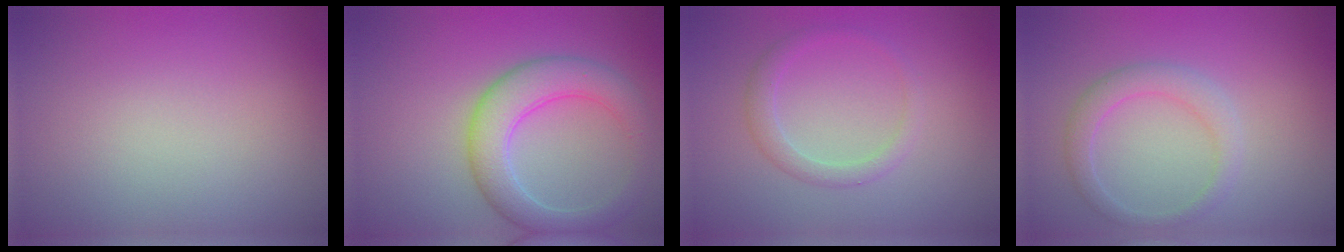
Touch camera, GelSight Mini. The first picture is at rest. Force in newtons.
{"total": 5.2, "press": 5.2, "slide": 0.1}
{"total": 1.9, "press": 1.9, "slide": 0.2}
{"total": 2.3, "press": 2.3, "slide": 0.2}